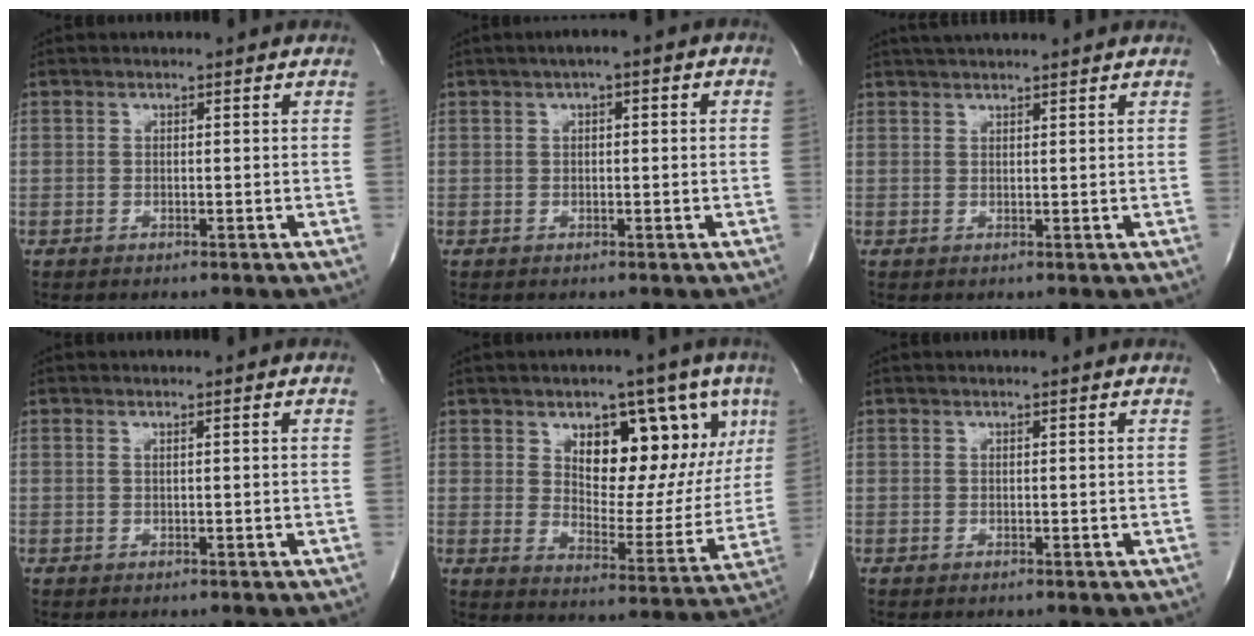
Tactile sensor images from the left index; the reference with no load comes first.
{"total": 3.4, "force": [1.2, 1.1, 3.0], "torque": [-0.046, 0.018, 0.011]}
{"total": 4.9, "force": [4.4, -0.2, 2.0], "torque": [-0.032, 0.029, 0.069]}
{"total": 0.6, "force": [0.3, -0.2, 0.5], "torque": [-0.020, -0.002, 0.010]}
{"total": 13.9, "force": [7.1, 7.1, 9.6], "torque": [-0.110, 0.004, 0.112]}
{"total": 1.3, "force": [1.2, -0.3, 0.4], "torque": [-0.014, 0.001, 0.020]}